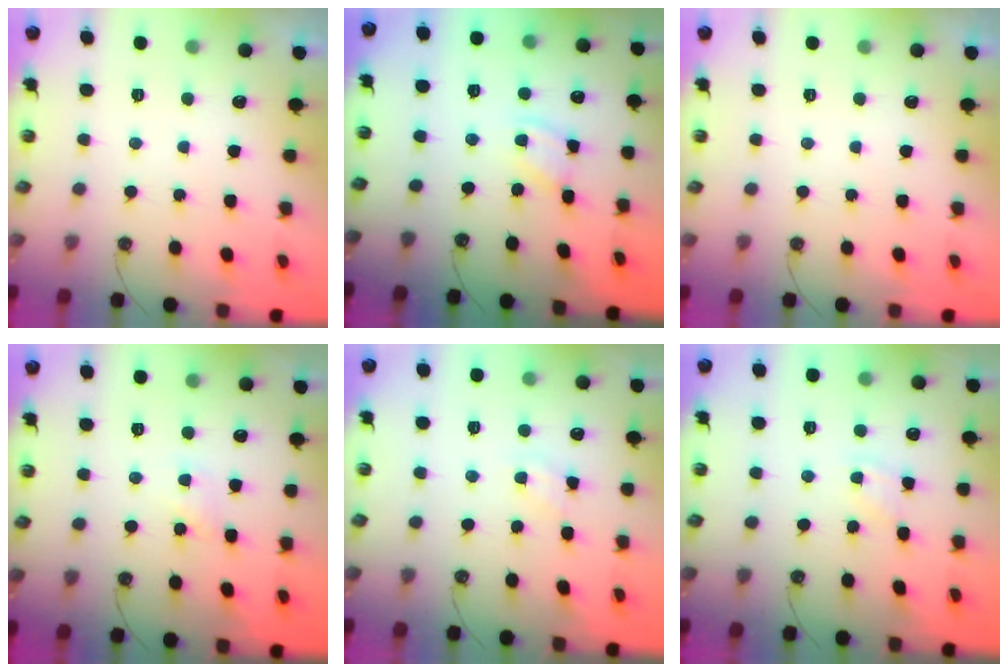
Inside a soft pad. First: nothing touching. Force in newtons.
{"total": 1.9, "press": 1.9, "slide": 0.3}
{"total": 0.0}
{"total": 5.4, "press": 5.4, "slide": 0.6}
{"total": 2.4, "press": 2.3, "slide": 0.4}
{"total": 3.2, "press": 3.1, "slide": 0.5}